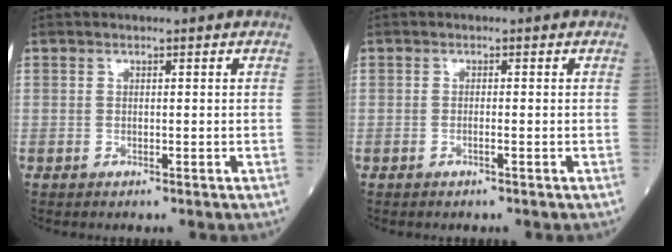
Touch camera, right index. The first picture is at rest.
{"total": 0.7, "force": [-0.3, -0.1, 0.6], "torque": [-0.012, 0.000, -0.007]}